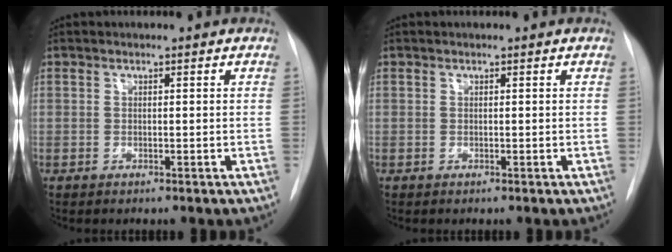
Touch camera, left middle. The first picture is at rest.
{"total": 0.0}